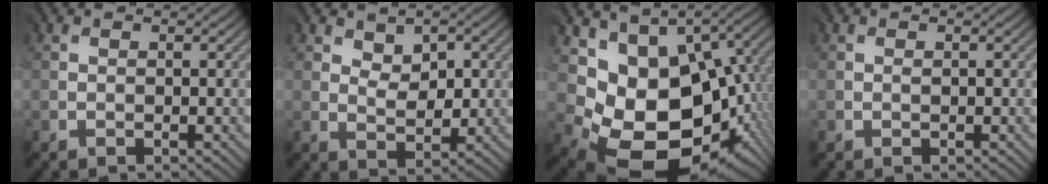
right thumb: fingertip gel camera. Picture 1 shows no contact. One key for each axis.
{"total": 3.7, "fx": 1.9, "fy": 2.3, "fz": 2.1, "tx": -0.033, "ty": -0.008, "tz": 0.035}
{"total": 14.8, "fx": 0.7, "fy": 10.6, "fz": 10.4, "tx": -0.176, "ty": -0.037, "tz": 0.047}
{"total": 0.0}